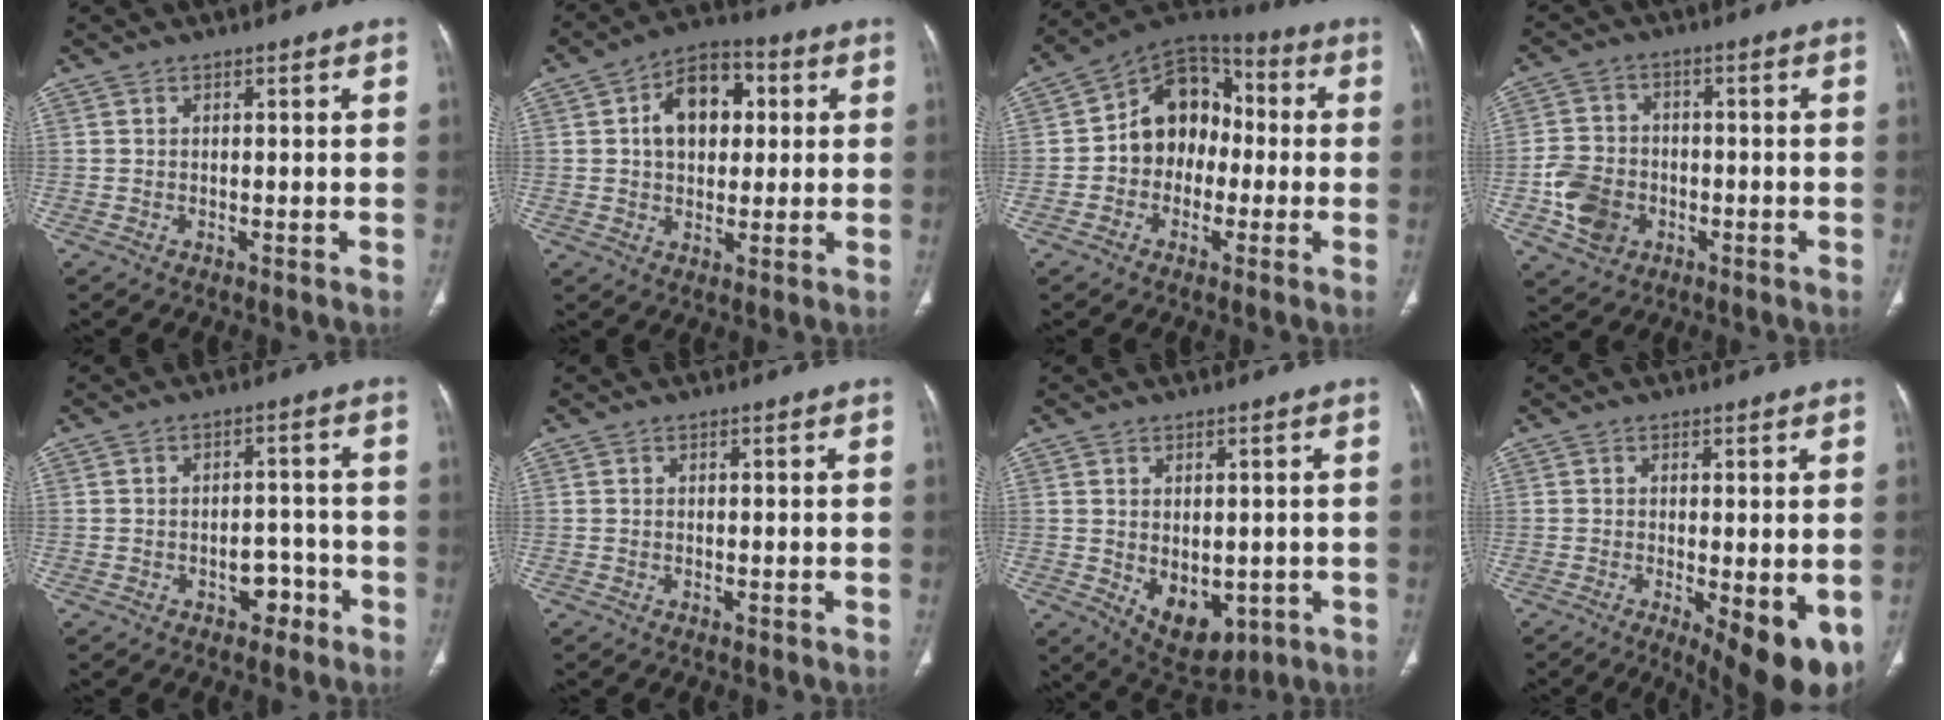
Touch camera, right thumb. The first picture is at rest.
{"total": 12.0, "force": [2.4, 8.2, 8.5], "torque": [-0.096, 0.014, 0.031]}
{"total": 13.4, "force": [-1.0, 10.7, 8.1], "torque": [-0.078, 0.044, -0.034]}
{"total": 9.0, "force": [-2.7, 7.4, 4.4], "torque": [-0.066, 0.015, -0.045]}
{"total": 4.5, "force": [-2.4, 3.1, 2.1], "torque": [-0.006, 0.031, -0.031]}
{"total": 0.0}
{"total": 9.5, "force": [-2.0, 6.1, 7.0], "torque": [-0.081, -0.011, -0.006]}
{"total": 11.1, "force": [-3.4, 3.9, 9.8], "torque": [-0.133, -0.023, -0.041]}